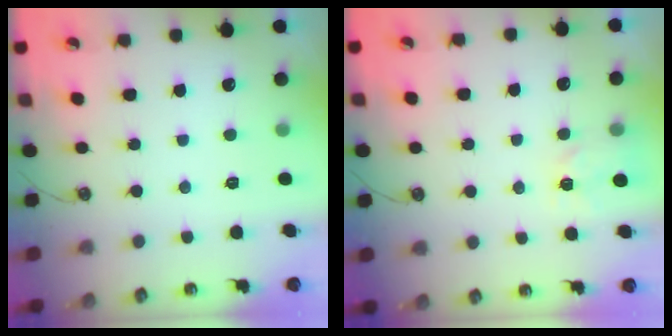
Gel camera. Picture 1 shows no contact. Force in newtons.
{"total": 2.9, "press": 2.8, "slide": 0.4}